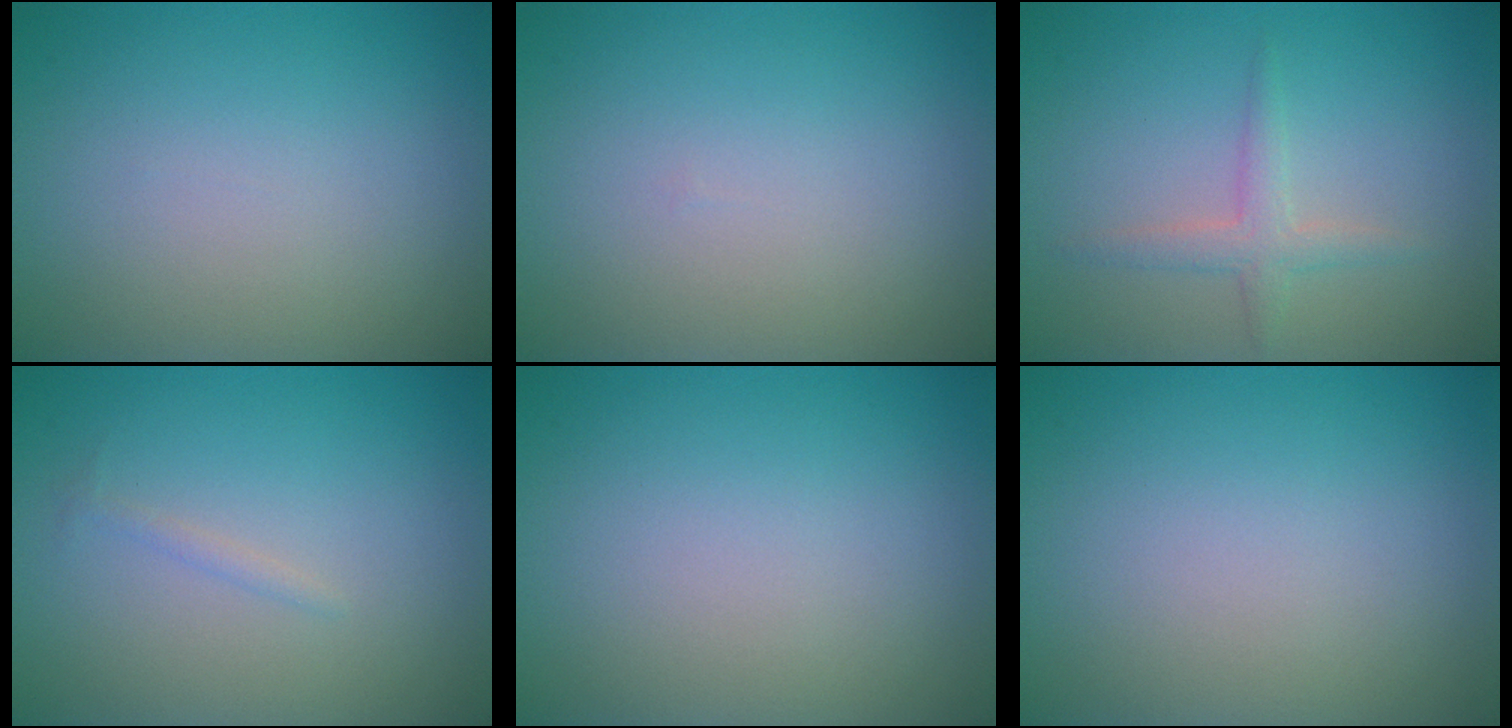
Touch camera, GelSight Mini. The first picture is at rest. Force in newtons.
{"total": 0.0}
{"total": 1.9, "press": 1.9, "slide": 0.1}
{"total": 0.6, "press": 0.6, "slide": 0.0}
{"total": 0.0}
{"total": 0.0}